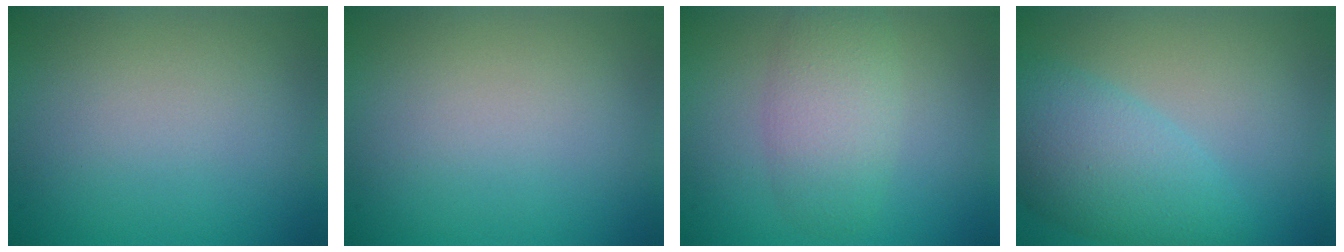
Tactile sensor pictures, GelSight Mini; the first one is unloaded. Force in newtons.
{"total": 0.0}
{"total": 4.2, "press": 4.2, "slide": 0.2}
{"total": 6.0, "press": 6.0, "slide": 0.3}